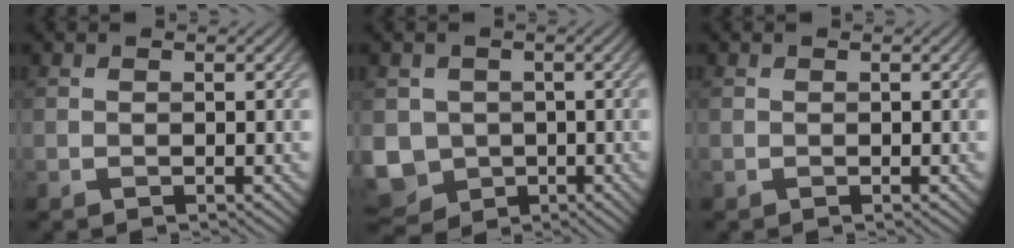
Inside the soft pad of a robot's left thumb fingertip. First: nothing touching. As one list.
[{"total": 6.7, "force": [-1.1, 6.1, 2.6], "torque": [-0.081, -0.028, -0.026]}, {"total": 0.0}]